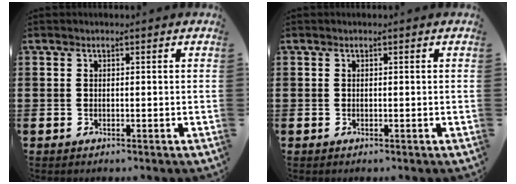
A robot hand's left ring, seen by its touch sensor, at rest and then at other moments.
{"total": 0.0}